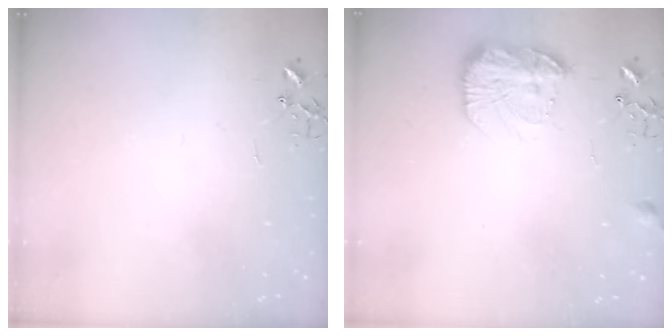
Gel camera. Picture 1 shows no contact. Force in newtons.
{"total": 13.9, "press": 13.8, "slide": 0.8}